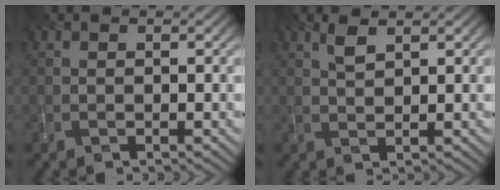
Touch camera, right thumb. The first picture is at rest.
{"total": 1.9, "force": [1.3, 0.5, 1.3], "torque": [-0.035, 0.001, 0.027]}